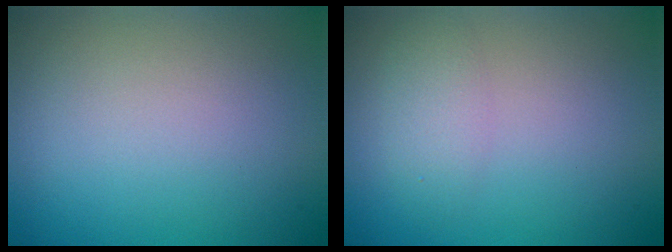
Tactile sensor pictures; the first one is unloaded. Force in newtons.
{"total": 1.9, "press": 1.9, "slide": 0.1}